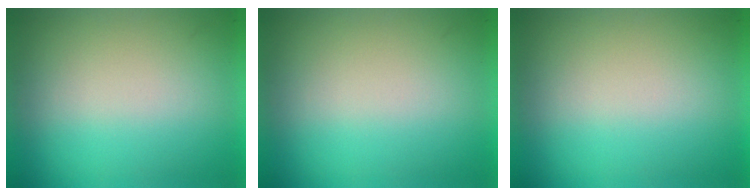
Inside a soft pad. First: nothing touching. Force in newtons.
{"total": 0.0}
{"total": 0.0}